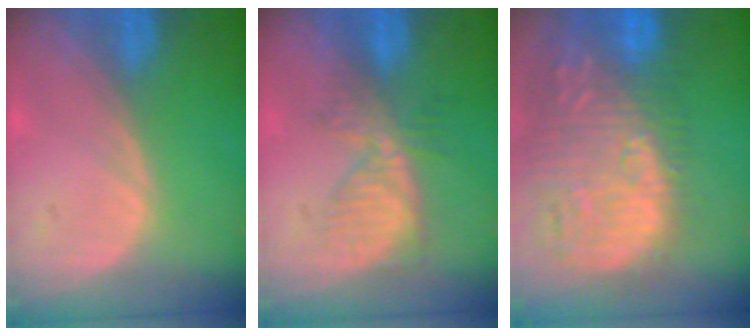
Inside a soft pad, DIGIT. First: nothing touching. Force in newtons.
{"total": 5.4, "press": 5.3, "slide": 0.6}
{"total": 15.8, "press": 13.2, "slide": 8.8}